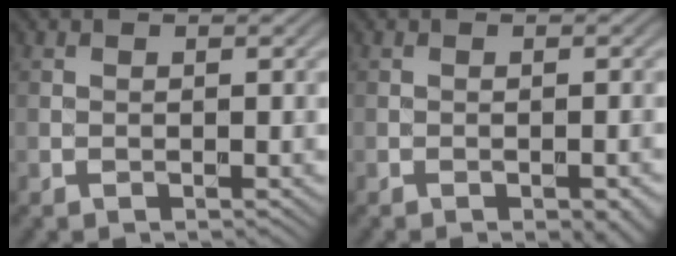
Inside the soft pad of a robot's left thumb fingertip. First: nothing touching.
{"total": 2.5, "force": [-1.5, 0.7, 1.9], "torque": [-0.023, 0.002, -0.017]}